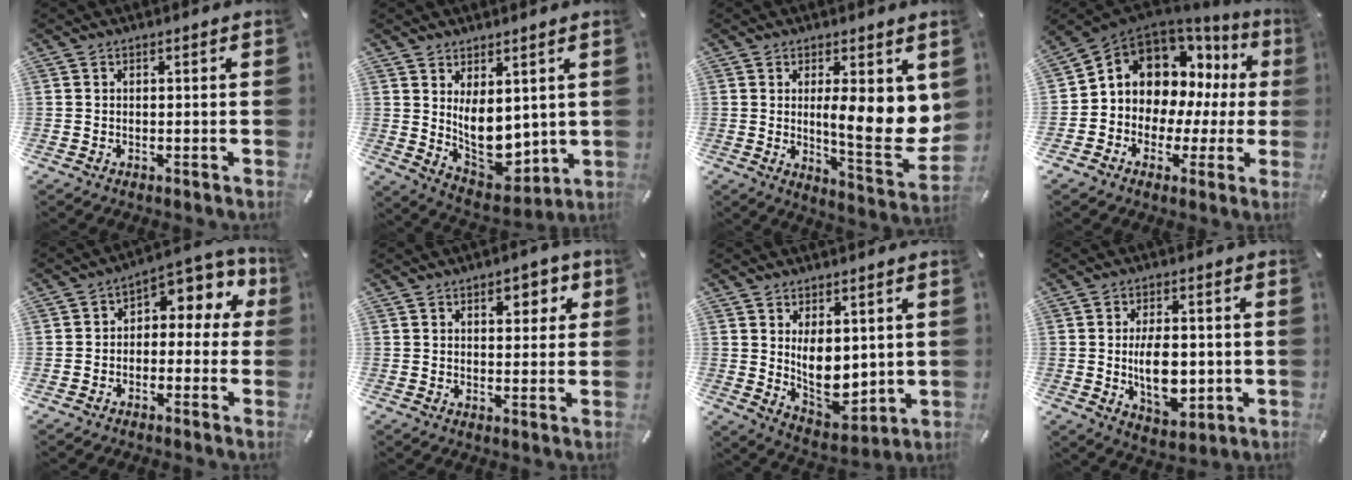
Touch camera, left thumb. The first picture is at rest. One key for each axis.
{"total": 10.7, "fx": 1.9, "fy": 7.6, "fz": 7.3, "tx": -0.090, "ty": -0.035, "tz": 0.044}
{"total": 13.5, "fx": 1.8, "fy": 4.0, "fz": 12.7, "tx": -0.164, "ty": -0.029, "tz": 0.032}
{"total": 10.7, "fx": 3.6, "fy": 9.3, "fz": 4.1, "tx": -0.079, "ty": -0.041, "tz": 0.071}
{"total": 6.3, "fx": 1.5, "fy": 4.5, "fz": 4.1, "tx": -0.060, "ty": -0.010, "tz": 0.023}
{"total": 5.1, "fx": 2.3, "fy": 3.0, "fz": 3.4, "tx": -0.034, "ty": -0.006, "tz": 0.030}
{"total": 9.6, "fx": 2.2, "fy": 6.8, "fz": 6.5, "tx": -0.096, "ty": -0.026, "tz": 0.041}
{"total": 10.6, "fx": -0.5, "fy": 6.5, "fz": 8.4, "tx": -0.146, "ty": -0.009, "tz": -0.012}